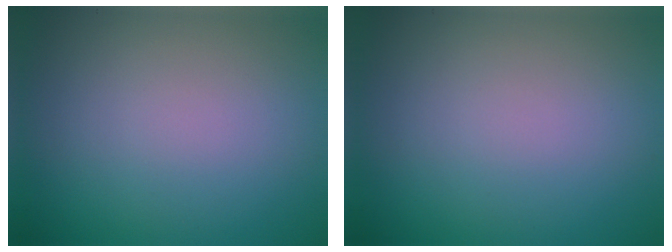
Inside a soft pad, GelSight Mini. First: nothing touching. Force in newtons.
{"total": 0.0}